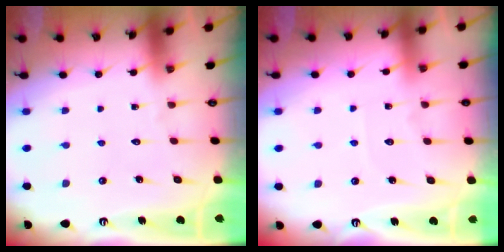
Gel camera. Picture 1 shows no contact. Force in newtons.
{"total": 4.7, "press": 4.6, "slide": 0.5}